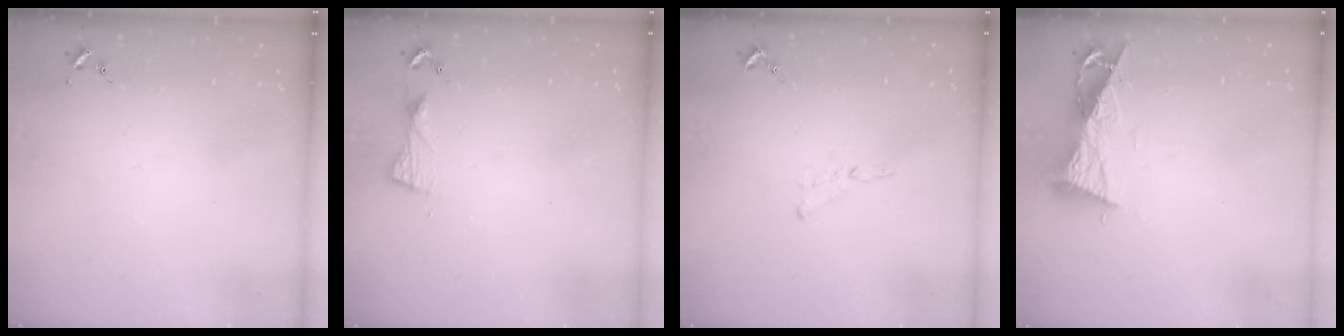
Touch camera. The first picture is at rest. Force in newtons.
{"total": 5.3, "press": 5.3, "slide": 0.6}
{"total": 3.6, "press": 3.6, "slide": 0.3}
{"total": 9.5, "press": 9.5, "slide": 0.8}